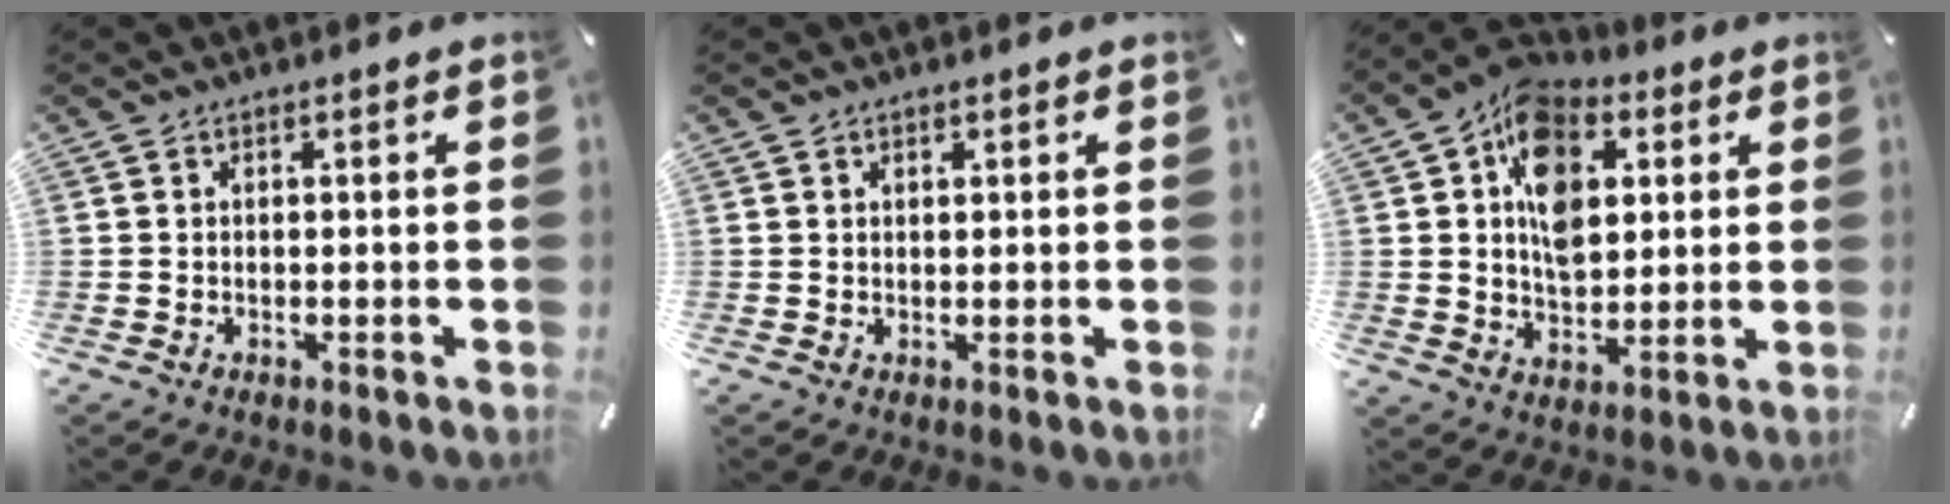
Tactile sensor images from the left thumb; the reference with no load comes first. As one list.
[{"total": 0.8, "force": [0.5, 0.6, 0.2], "torque": [-0.003, 0.002, 0.010]}, {"total": 13.9, "force": [4.2, 10.2, 8.6], "torque": [-0.146, -0.002, 0.076]}]